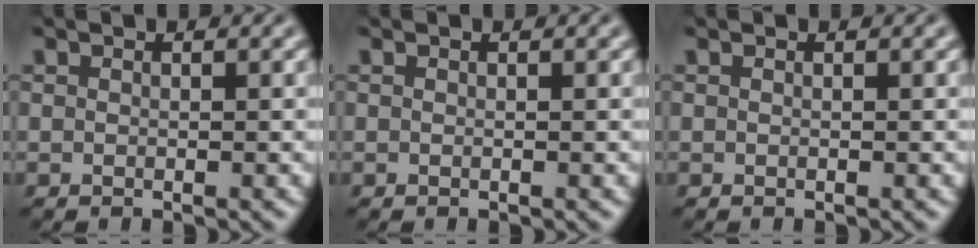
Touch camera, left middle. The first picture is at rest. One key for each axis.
{"total": 0.0}
{"total": 0.0}